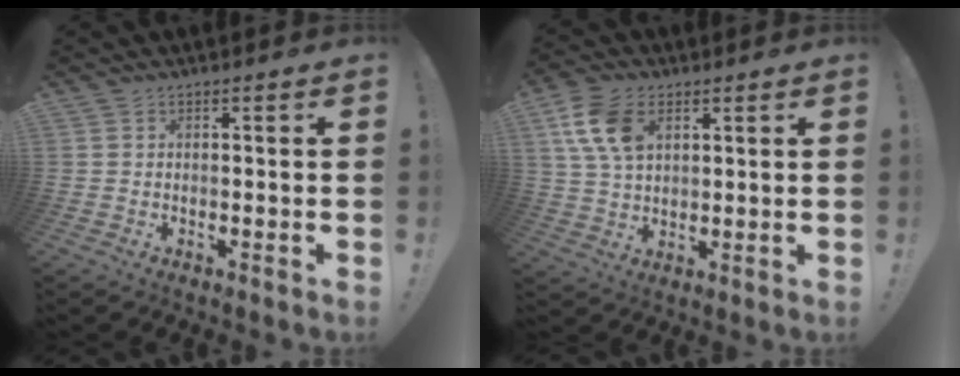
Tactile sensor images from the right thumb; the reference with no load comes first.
{"total": 12.1, "force": [4.6, 7.8, 8.0], "torque": [-0.160, -0.005, 0.088]}